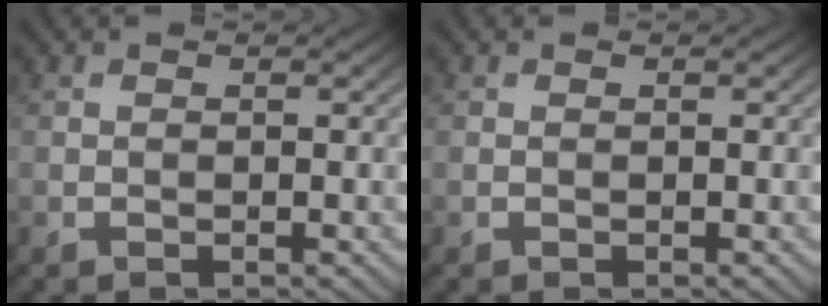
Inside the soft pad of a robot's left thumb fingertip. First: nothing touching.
{"total": 0.0}